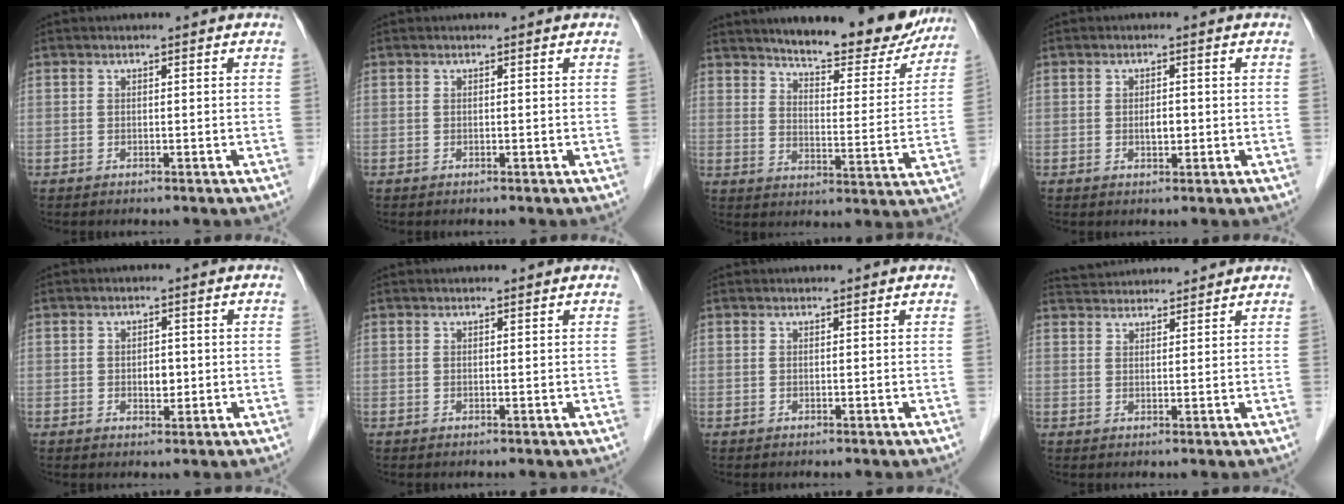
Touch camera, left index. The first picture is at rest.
{"total": 0.0}
{"total": 17.6, "force": [15.6, 3.7, 7.2], "torque": [-0.089, -0.031, 0.200]}
{"total": 1.8, "force": [-0.4, 0.8, 1.6], "torque": [-0.028, -0.003, -0.006]}
{"total": 2.1, "force": [-0.3, 1.4, 1.6], "torque": [-0.024, -0.003, -0.003]}
{"total": 1.5, "force": [1.5, 0.1, 0.4], "torque": [-0.008, 0.008, 0.019]}
{"total": 1.2, "force": [1.2, 0.0, 0.1], "torque": [-0.009, 0.004, 0.014]}
{"total": 7.8, "force": [7.6, 0.7, 1.5], "torque": [-0.031, 0.033, 0.117]}